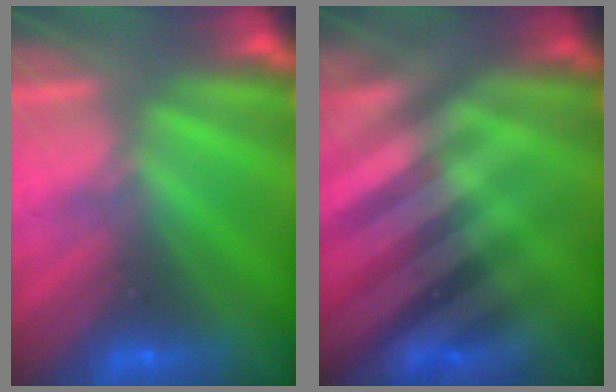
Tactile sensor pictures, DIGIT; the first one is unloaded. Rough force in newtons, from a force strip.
{"total": 2.8}